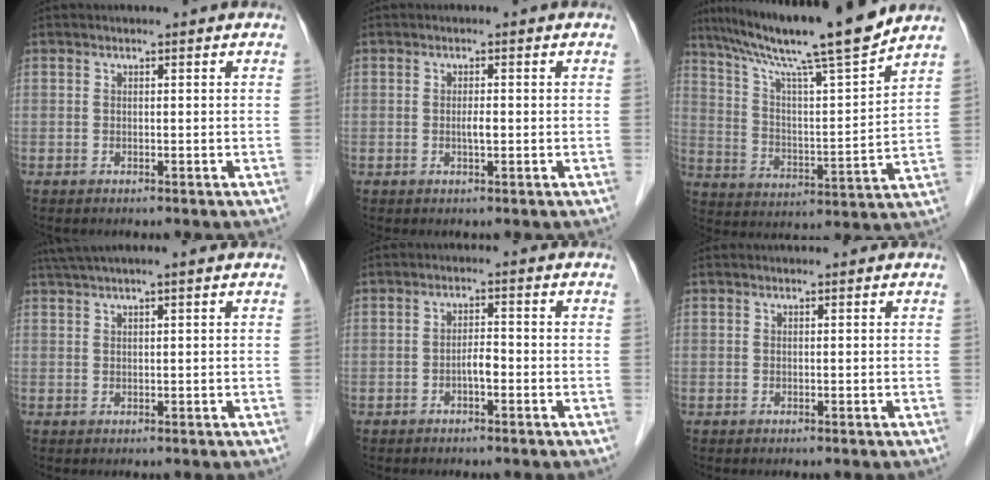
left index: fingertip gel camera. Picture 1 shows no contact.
{"total": 1.4, "force": [-0.4, 0.2, 1.3], "torque": [-0.025, -0.004, -0.006]}
{"total": 18.1, "force": [15.0, -1.0, 10.2], "torque": [-0.171, -0.005, 0.240]}
{"total": 3.8, "force": [2.8, -0.9, 2.5], "torque": [-0.048, 0.021, 0.057]}
{"total": 2.2, "force": [-1.2, 0.5, 1.7], "torque": [-0.026, 0.000, -0.021]}
{"total": 0.0}